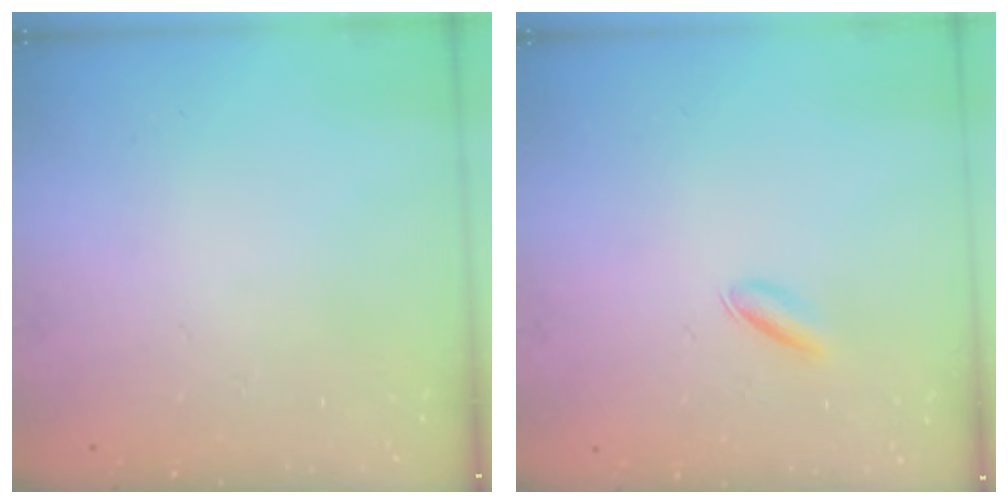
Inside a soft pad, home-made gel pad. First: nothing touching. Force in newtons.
{"total": 2.6, "press": 2.5, "slide": 0.6}